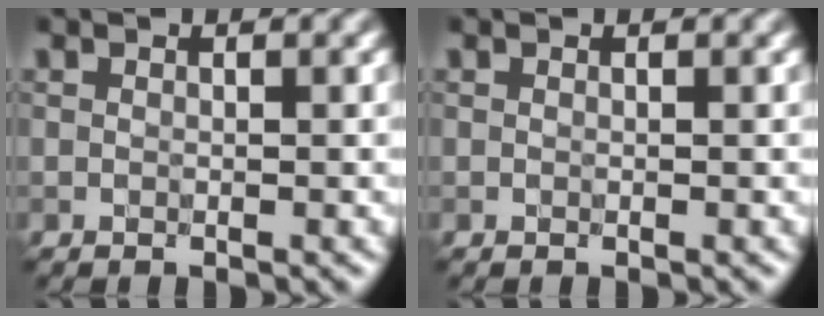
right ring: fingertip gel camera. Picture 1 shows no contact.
{"total": 0.0}